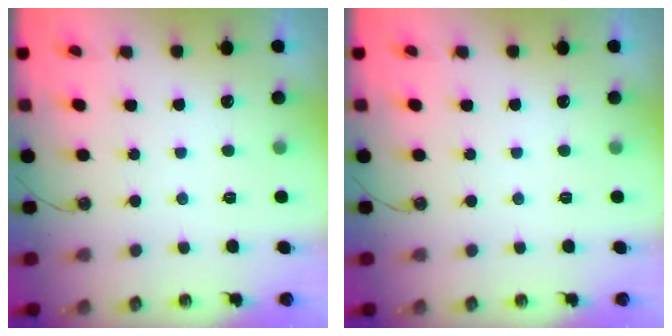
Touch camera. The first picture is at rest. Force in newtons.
{"total": 0.0}